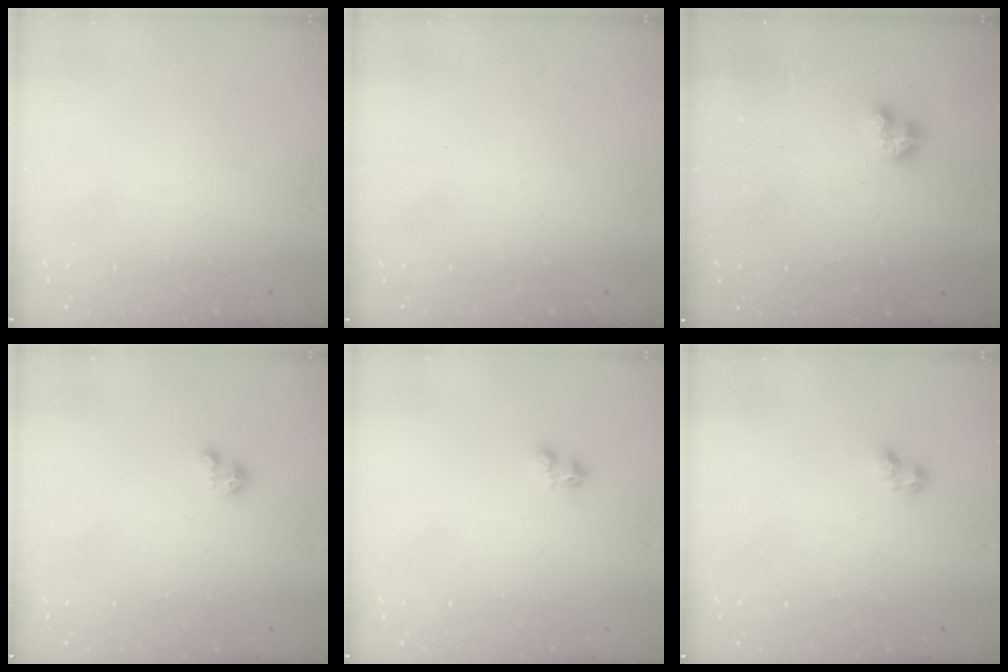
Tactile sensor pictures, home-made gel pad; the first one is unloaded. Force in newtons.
{"total": 0.0}
{"total": 3.1, "press": 3.1, "slide": 0.3}
{"total": 0.9, "press": 0.9, "slide": 0.1}
{"total": 2.9, "press": 2.8, "slide": 0.6}
{"total": 2.5, "press": 2.3, "slide": 0.9}